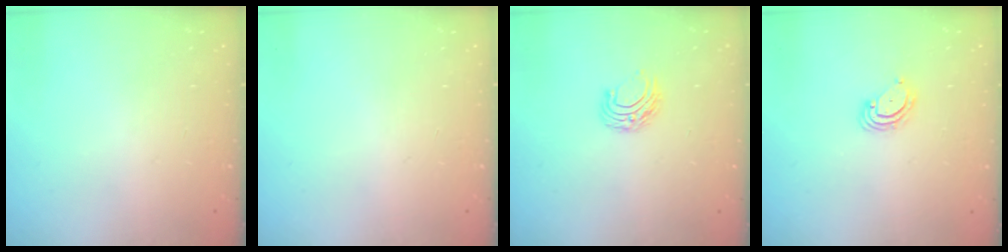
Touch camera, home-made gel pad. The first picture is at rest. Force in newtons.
{"total": 0.0}
{"total": 6.2, "press": 6.2, "slide": 0.5}
{"total": 4.5, "press": 4.5, "slide": 0.3}